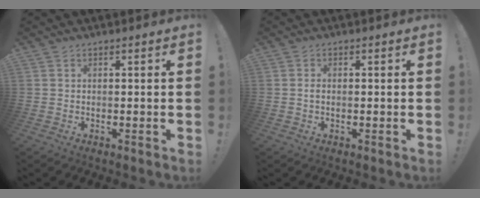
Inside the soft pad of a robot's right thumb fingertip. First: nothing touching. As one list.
[{"total": 1.0, "force": [-0.2, 0.4, 0.8], "torque": [-0.016, 0.002, -0.004]}]